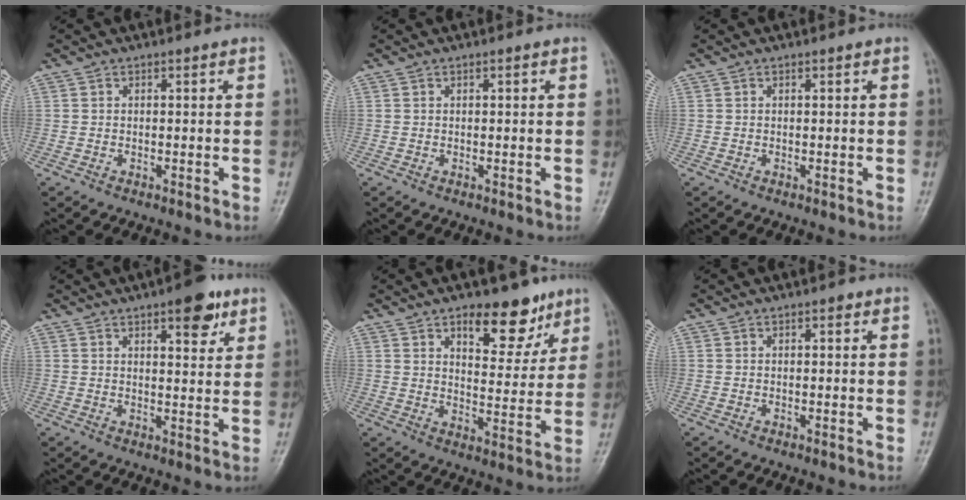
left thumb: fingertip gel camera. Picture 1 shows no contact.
{"total": 0.0}
{"total": 0.0}
{"total": 7.6, "force": [4.4, 2.8, 5.5], "torque": [-0.054, -0.019, 0.055]}
{"total": 11.4, "force": [7.2, 5.3, 7.1], "torque": [-0.062, -0.044, 0.108]}
{"total": 0.8, "force": [0.4, 0.4, 0.6], "torque": [-0.006, 0.001, 0.002]}